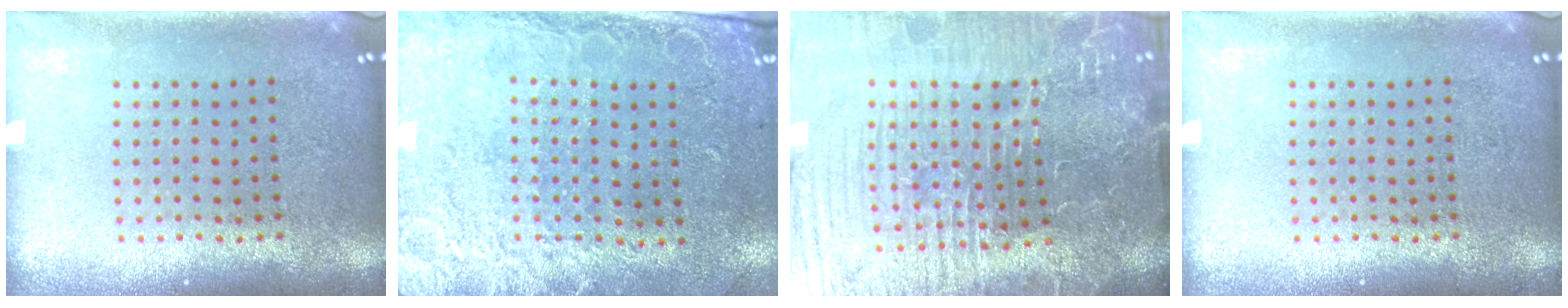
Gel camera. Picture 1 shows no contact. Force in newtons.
{"total": 2.6, "press": 2.1, "slide": 1.5}
{"total": 6.8, "press": 6.2, "slide": 2.7}
{"total": 0.0}